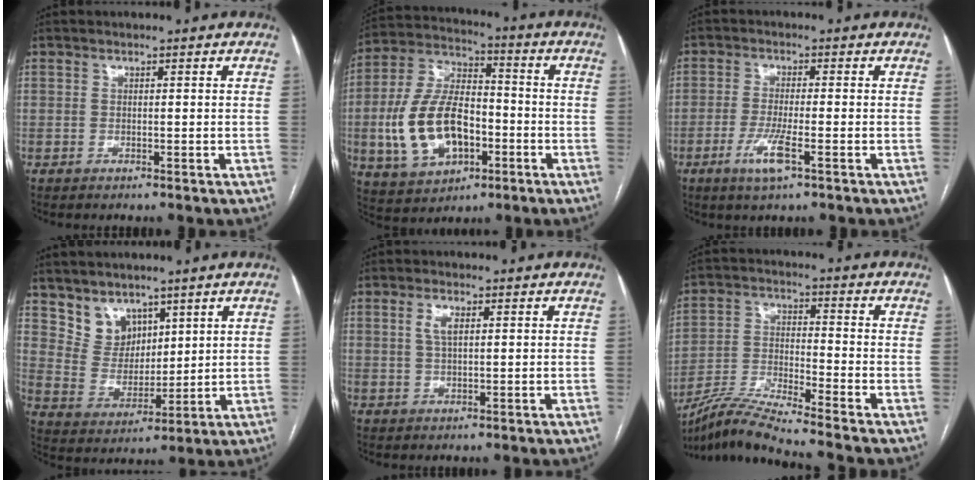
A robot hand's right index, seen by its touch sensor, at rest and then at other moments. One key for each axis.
{"total": 15.5, "fx": -3.6, "fy": 8.6, "fz": 12.4, "tx": -0.267, "ty": 0.015, "tz": -0.057}
{"total": 5.3, "fx": -2.4, "fy": 0.4, "fz": 4.7, "tx": -0.098, "ty": -0.011, "tz": -0.046}
{"total": 6.9, "fx": 4.8, "fy": 4.7, "fz": 1.4, "tx": -0.033, "ty": 0.010, "tz": 0.105}
{"total": 2.7, "fx": 0.9, "fy": 0.9, "fz": 2.4, "tx": -0.052, "ty": 0.004, "tz": 0.019}
{"total": 10.6, "fx": -9.5, "fy": -2.1, "fz": 4.1, "tx": -0.082, "ty": -0.015, "tz": -0.181}